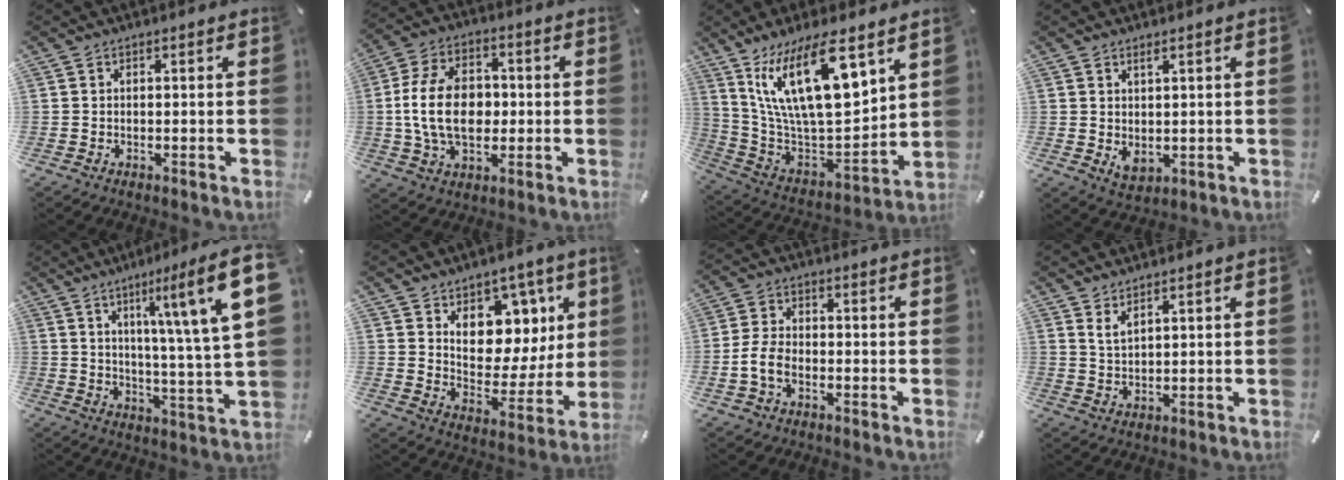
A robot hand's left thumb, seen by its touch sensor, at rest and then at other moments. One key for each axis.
{"total": 14.0, "fx": -0.5, "fy": 9.7, "fz": 10.0, "tx": -0.209, "ty": 0.017, "tz": -0.008}
{"total": 23.0, "fx": 12.2, "fy": 8.6, "fz": 17.5, "tx": -0.335, "ty": -0.074, "tz": 0.201}
{"total": 3.1, "fx": 0.8, "fy": 1.9, "fz": 2.3, "tx": -0.041, "ty": -0.008, "tz": 0.014}
{"total": 19.4, "fx": 8.4, "fy": 2.1, "fz": 17.4, "tx": -0.250, "ty": -0.052, "tz": 0.106}
{"total": 10.9, "fx": 5.0, "fy": 9.0, "fz": 3.4, "tx": -0.027, "ty": -0.065, "tz": 0.096}
{"total": 5.9, "fx": -2.0, "fy": 3.9, "fz": 3.9, "tx": -0.090, "ty": 0.006, "tz": -0.040}
{"total": 2.8, "fx": 2.3, "fy": 0.6, "fz": 1.5, "tx": -0.033, "ty": -0.006, "tz": 0.043}